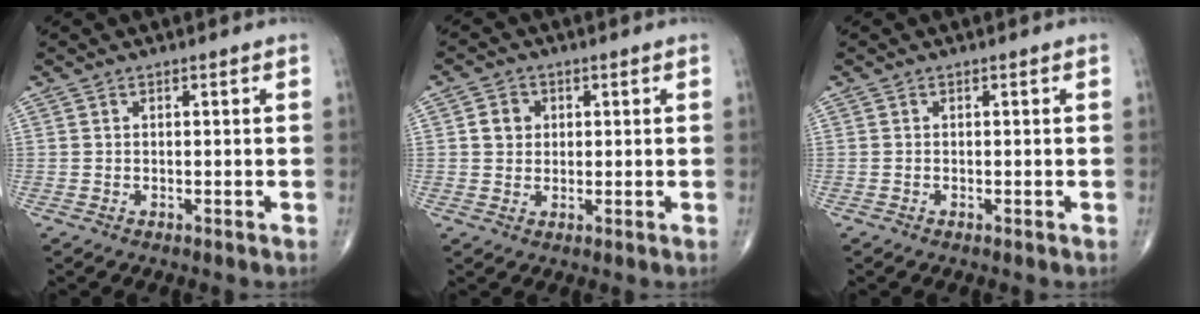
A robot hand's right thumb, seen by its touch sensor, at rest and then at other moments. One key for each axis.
{"total": 3.6, "fx": 0.8, "fy": 3.3, "fz": 1.4, "tx": -0.004, "ty": 0.001, "tz": 0.010}
{"total": 0.0}